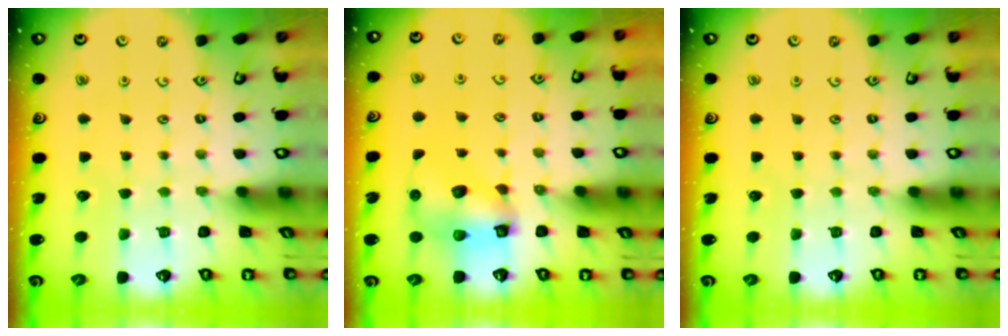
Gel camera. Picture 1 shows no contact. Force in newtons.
{"total": 8.5, "press": 8.4, "slide": 0.7}
{"total": 0.0}